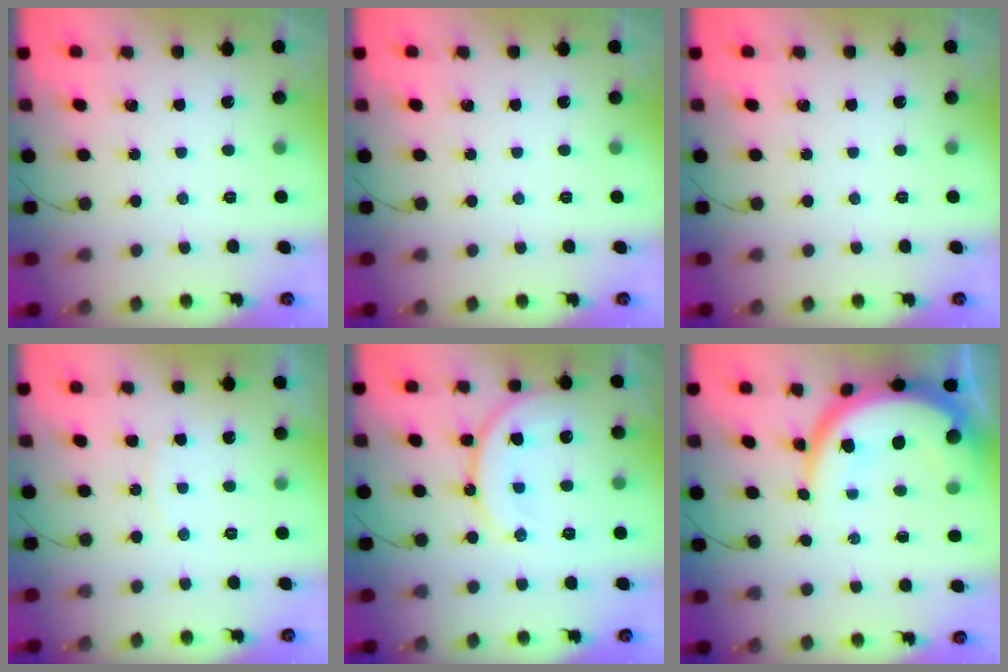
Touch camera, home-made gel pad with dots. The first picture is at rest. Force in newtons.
{"total": 0.0}
{"total": 0.0}
{"total": 3.4, "press": 3.4, "slide": 0.6}
{"total": 14.8, "press": 14.6, "slide": 1.9}
{"total": 14.5, "press": 14.4, "slide": 1.1}